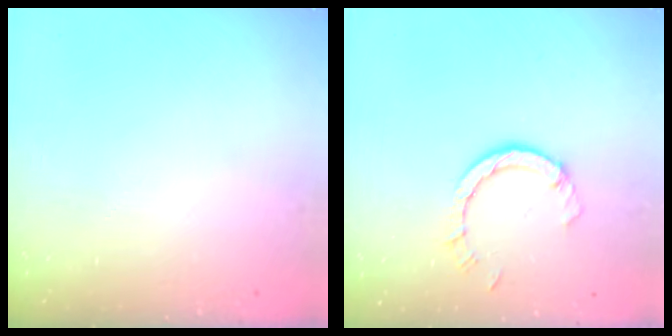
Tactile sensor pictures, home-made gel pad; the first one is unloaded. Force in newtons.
{"total": 4.8, "press": 4.8, "slide": 0.4}